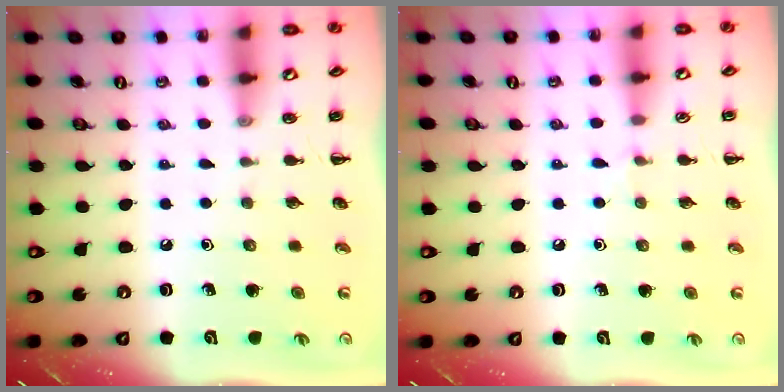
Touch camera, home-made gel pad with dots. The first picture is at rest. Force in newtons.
{"total": 3.0, "press": 2.8, "slide": 1.2}